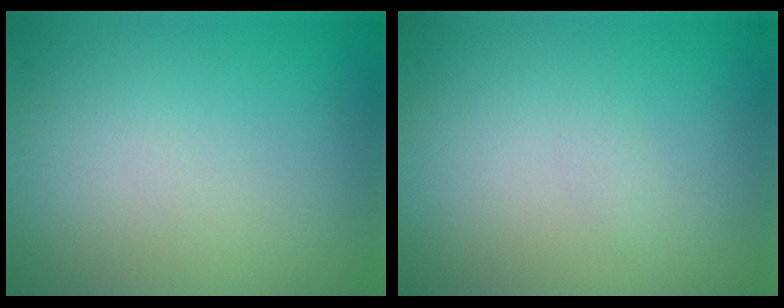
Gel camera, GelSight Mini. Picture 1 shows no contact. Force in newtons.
{"total": 0.6, "press": 0.6, "slide": 0.0}